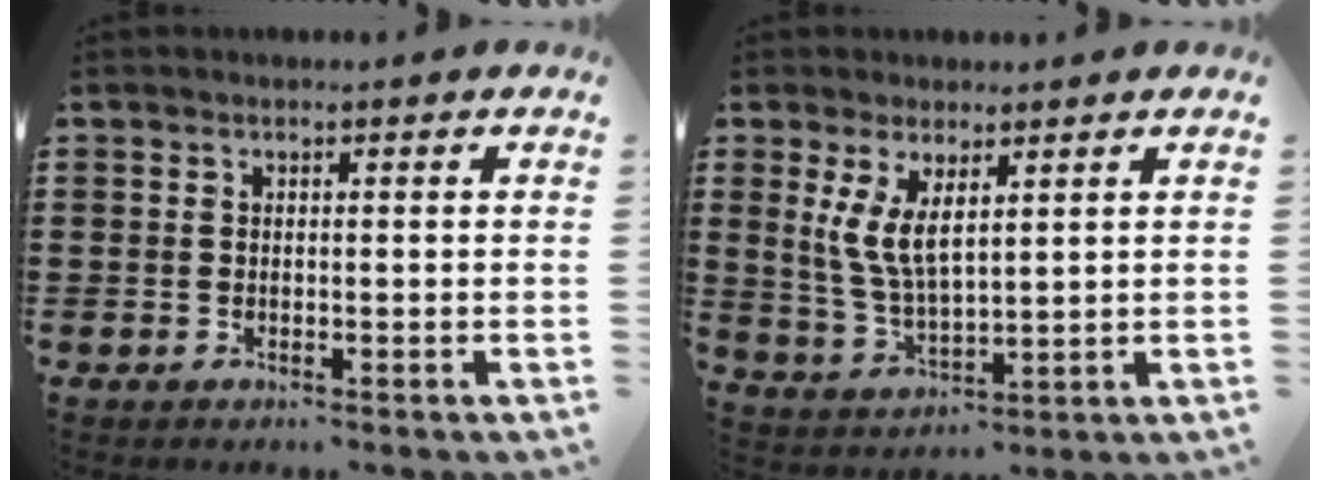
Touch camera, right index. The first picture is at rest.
{"total": 6.2, "force": [2.3, 2.6, 5.1], "torque": [-0.120, -0.001, 0.038]}